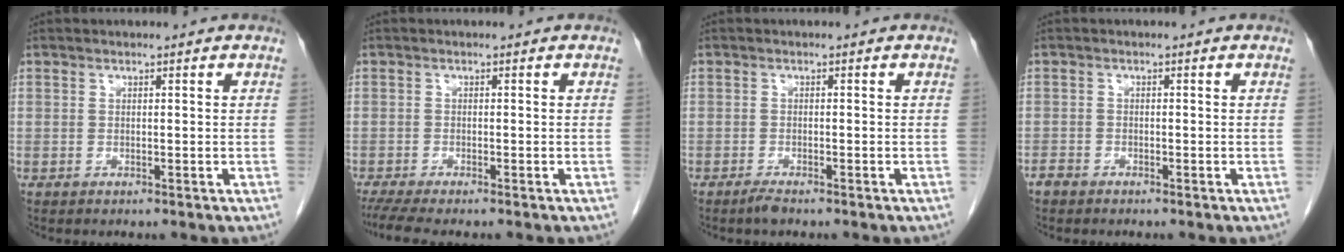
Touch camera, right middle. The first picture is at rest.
{"total": 4.5, "force": [-3.8, 0.1, 2.5], "torque": [-0.041, -0.013, -0.064]}
{"total": 1.4, "force": [-1.2, 0.1, 0.7], "torque": [-0.021, -0.003, -0.022]}
{"total": 1.2, "force": [-1.0, 0.5, 0.2], "torque": [-0.005, 0.000, -0.019]}